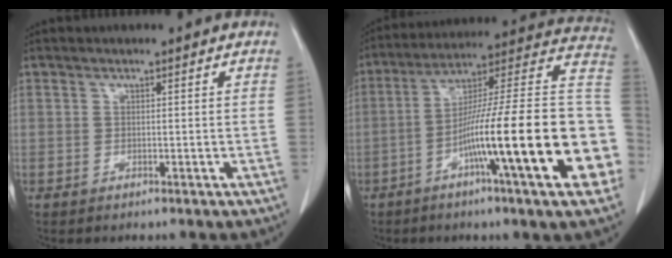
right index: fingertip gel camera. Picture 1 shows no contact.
{"total": 26.6, "force": [-7.3, 1.1, 25.5], "torque": [-0.291, 0.004, -0.125]}